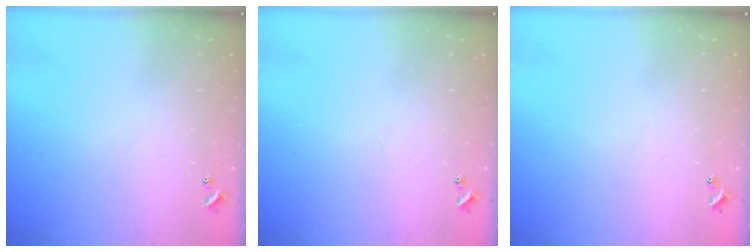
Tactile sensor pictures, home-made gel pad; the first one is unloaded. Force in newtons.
{"total": 0.0}
{"total": 0.0}